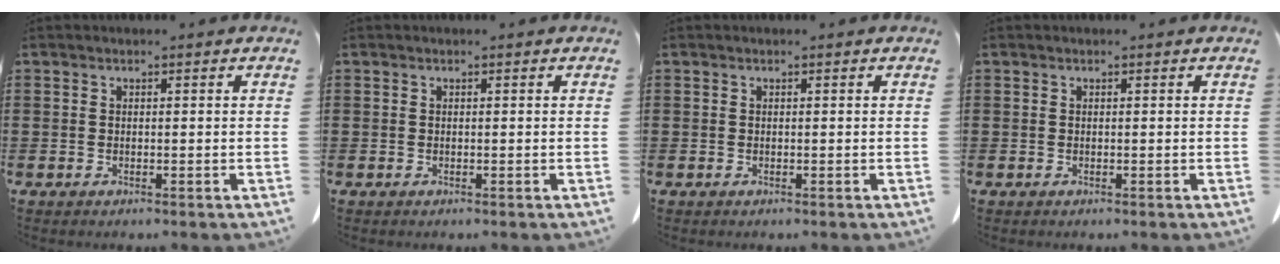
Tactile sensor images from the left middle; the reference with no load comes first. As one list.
[{"total": 0.0}, {"total": 0.0}, {"total": 0.0}]